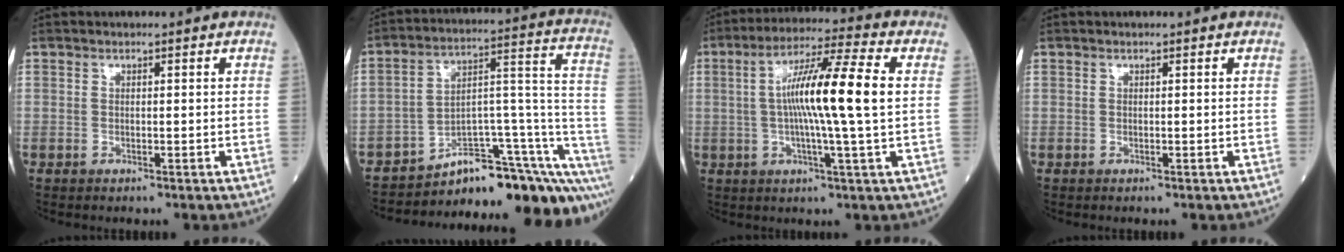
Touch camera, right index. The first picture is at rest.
{"total": 20.8, "force": [-19.2, 2.4, 7.5], "torque": [-0.025, 0.063, -0.274]}
{"total": 12.9, "force": [1.0, -0.5, 12.8], "torque": [-0.225, 0.013, 0.008]}
{"total": 0.0}